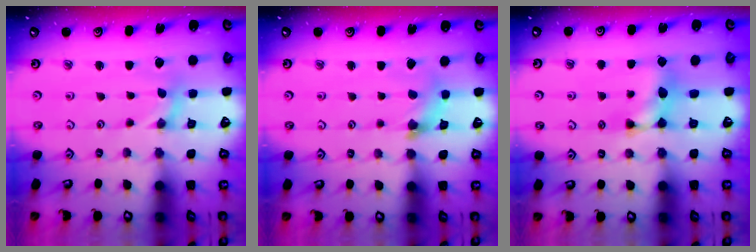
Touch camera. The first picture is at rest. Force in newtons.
{"total": 4.8, "press": 4.8, "slide": 0.5}
{"total": 9.5, "press": 9.5, "slide": 0.3}